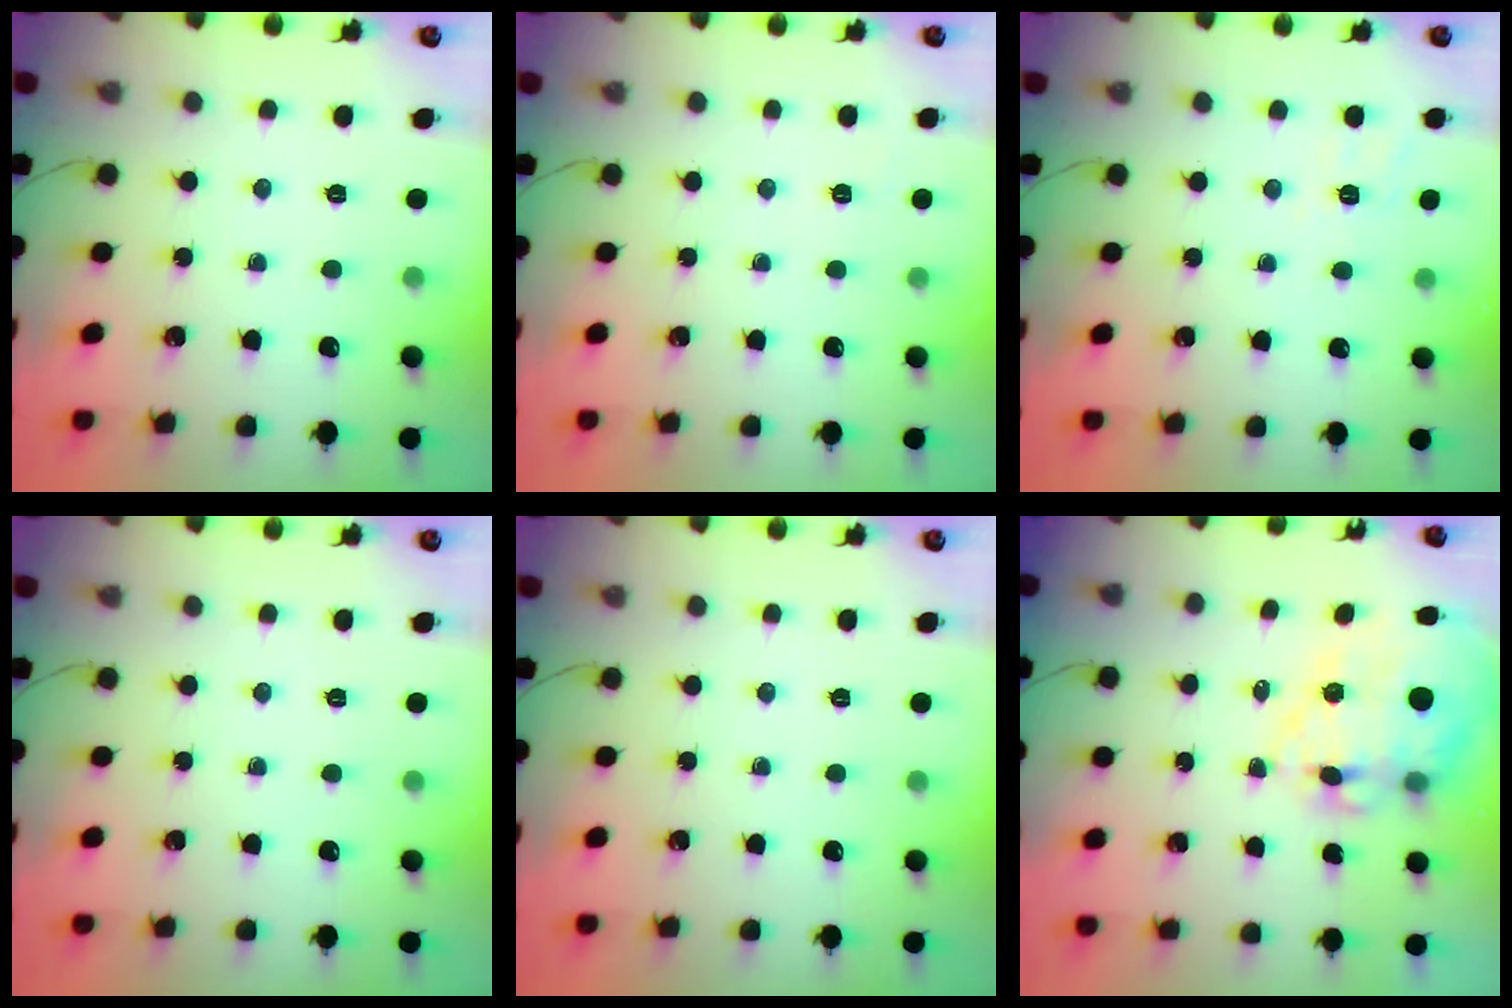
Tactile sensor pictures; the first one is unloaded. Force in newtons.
{"total": 2.0, "press": 1.6, "slide": 1.2}
{"total": 2.4, "press": 1.4, "slide": 2.0}
{"total": 0.0}
{"total": 0.0}
{"total": 19.2, "press": 18.8, "slide": 3.7}